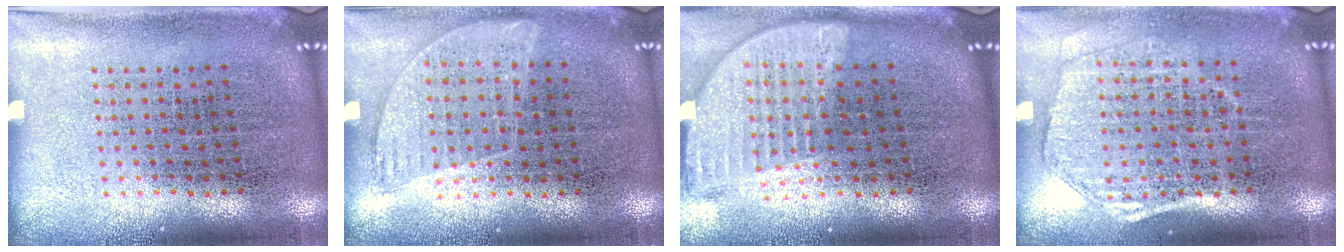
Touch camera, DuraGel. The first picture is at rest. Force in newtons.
{"total": 0.9, "press": 0.8, "slide": 0.4}
{"total": 2.0, "press": 1.6, "slide": 1.2}
{"total": 1.5, "press": 1.4, "slide": 0.6}